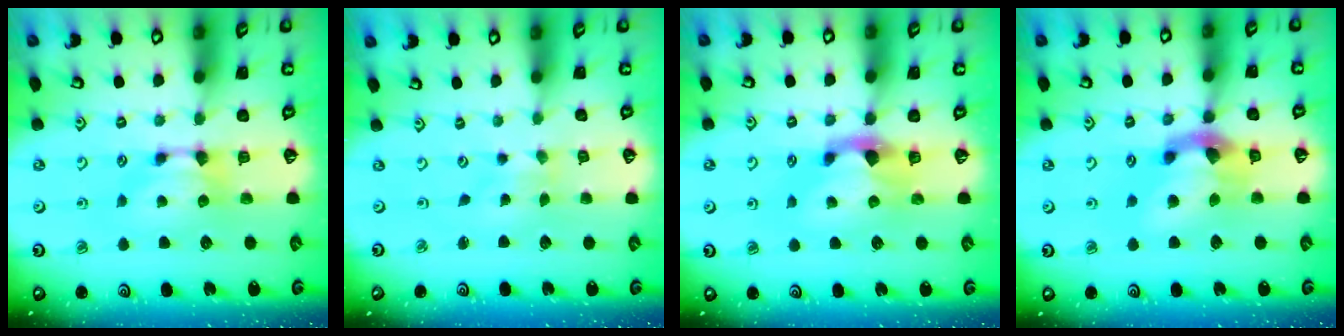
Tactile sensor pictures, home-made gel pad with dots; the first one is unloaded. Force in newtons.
{"total": 4.1, "press": 4.1, "slide": 0.7}
{"total": 2.3, "press": 1.9, "slide": 1.2}
{"total": 6.5, "press": 6.1, "slide": 2.4}